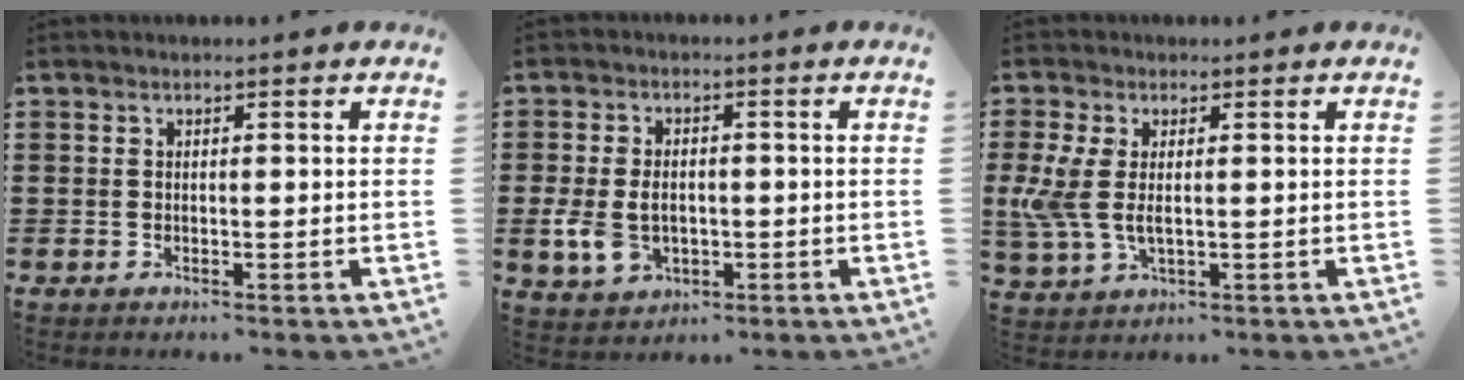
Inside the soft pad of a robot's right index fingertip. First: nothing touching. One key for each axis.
{"total": 5.4, "fx": -1.0, "fy": 4.0, "fz": 3.5, "tx": -0.080, "ty": 0.006, "tz": -0.021}
{"total": 5.6, "fx": 0.2, "fy": 3.0, "fz": 4.7, "tx": -0.120, "ty": -0.003, "tz": -0.001}